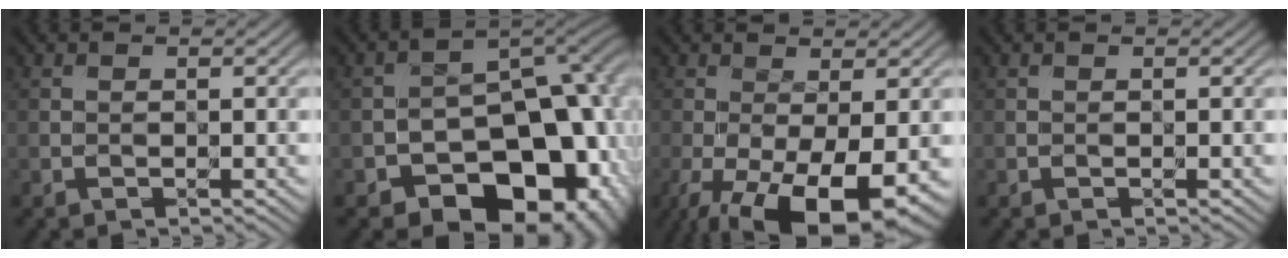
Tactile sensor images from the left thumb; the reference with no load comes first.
{"total": 18.4, "force": [-8.6, 12.2, 10.8], "torque": [-0.103, -0.010, -0.112]}
{"total": 12.7, "force": [-6.2, 4.9, 9.9], "torque": [-0.172, -0.035, -0.078]}
{"total": 0.0}